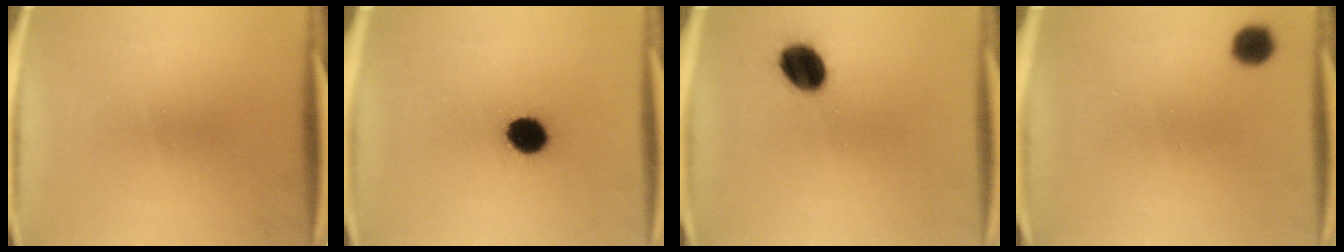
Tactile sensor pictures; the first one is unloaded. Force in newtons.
{"total": 6.7}
{"total": 9.3}
{"total": 4.2}